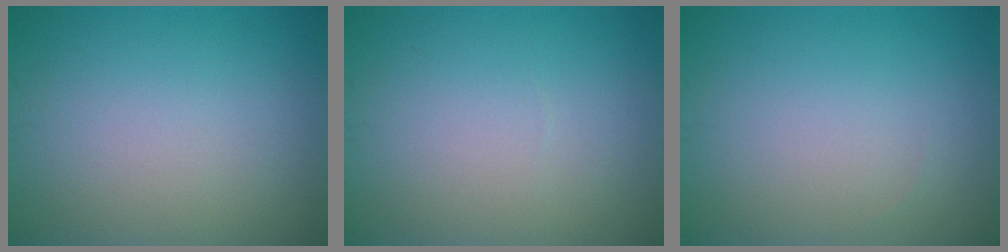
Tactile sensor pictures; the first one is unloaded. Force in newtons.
{"total": 0.0}
{"total": 0.0}